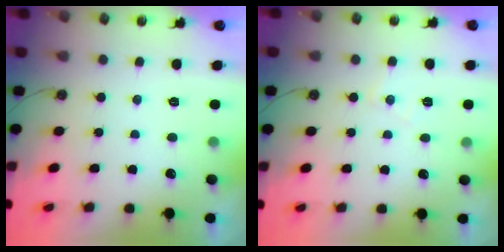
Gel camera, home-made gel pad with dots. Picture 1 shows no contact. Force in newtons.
{"total": 6.3, "press": 6.2, "slide": 0.9}